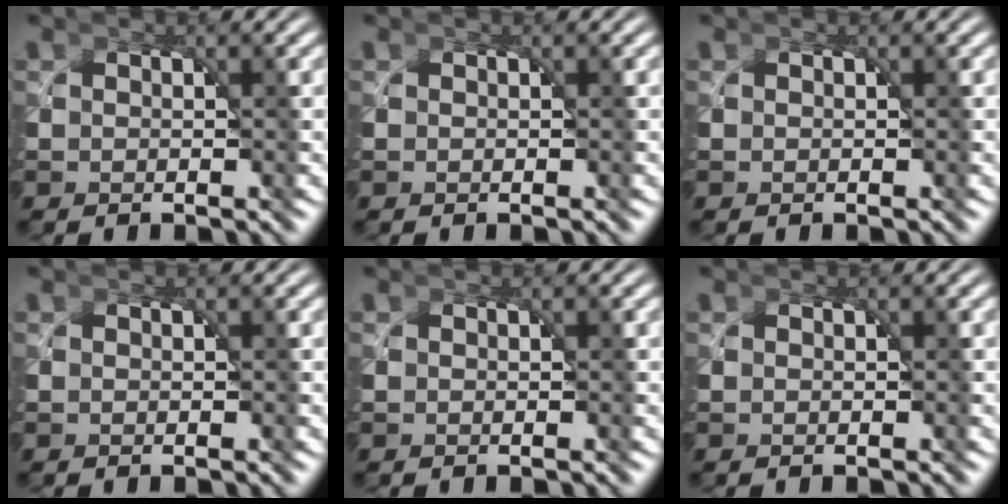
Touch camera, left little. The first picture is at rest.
{"total": 0.0}
{"total": 0.0}
{"total": 0.0}
{"total": 0.0}
{"total": 0.0}